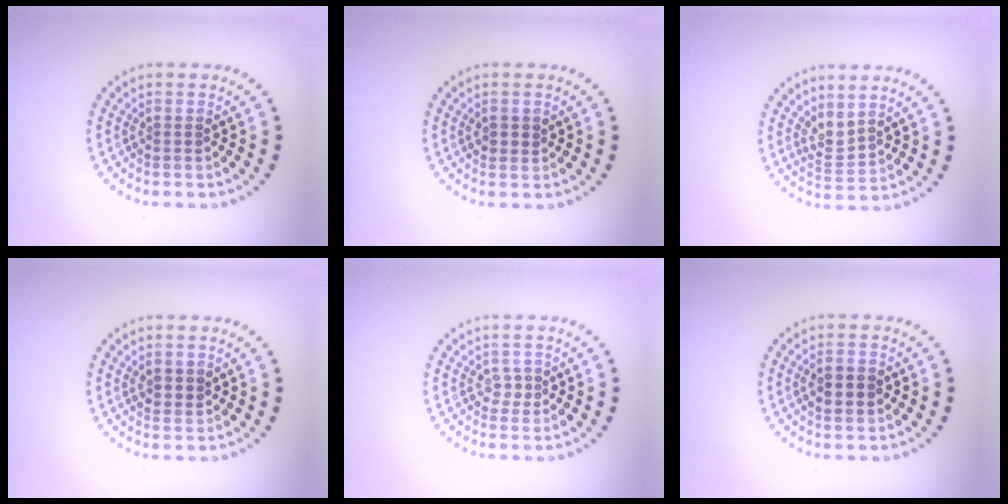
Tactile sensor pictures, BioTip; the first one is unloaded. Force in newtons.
{"total": 1.2, "press": 1.1, "slide": 0.4}
{"total": 2.2, "press": 1.4, "slide": 1.7}
{"total": 1.3, "press": 1.2, "slide": 0.5}
{"total": 1.1, "press": 0.9, "slide": 0.5}
{"total": 2.1, "press": 2.1, "slide": 0.1}